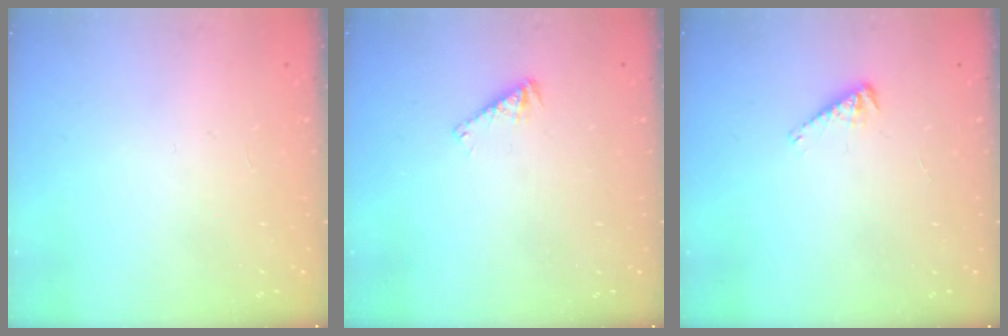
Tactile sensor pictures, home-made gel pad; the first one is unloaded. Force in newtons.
{"total": 3.5, "press": 3.4, "slide": 0.4}
{"total": 4.1, "press": 4.0, "slide": 0.7}